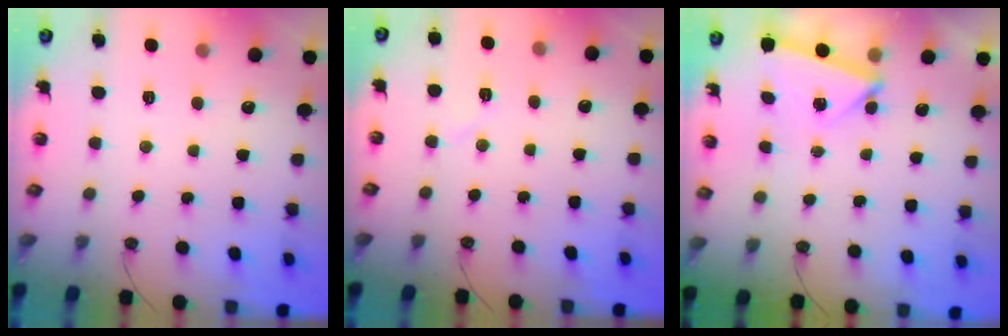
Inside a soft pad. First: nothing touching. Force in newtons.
{"total": 5.3, "press": 5.2, "slide": 0.9}
{"total": 3.9, "press": 3.5, "slide": 1.5}